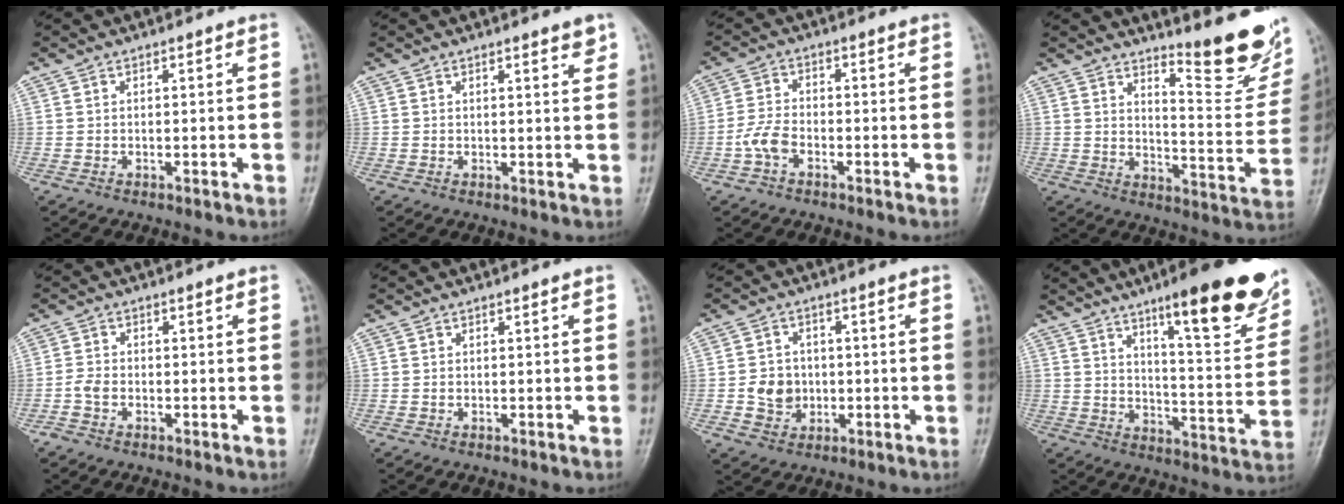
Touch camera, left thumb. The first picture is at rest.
{"total": 2.2, "force": [1.6, 0.4, 1.5], "torque": [-0.015, -0.010, 0.019]}
{"total": 4.3, "force": [-2.1, 2.5, 2.8], "torque": [-0.056, 0.013, -0.046]}
{"total": 15.4, "force": [12.0, 3.3, 9.0], "torque": [-0.086, -0.111, 0.164]}
{"total": 2.1, "force": [-1.1, 1.3, 1.2], "torque": [-0.025, 0.005, -0.027]}
{"total": 0.0}
{"total": 5.9, "force": [-0.8, 5.3, 2.4], "torque": [-0.018, 0.005, -0.013]}
{"total": 20.4, "force": [12.7, 4.3, 15.4], "torque": [-0.172, -0.064, 0.183]}